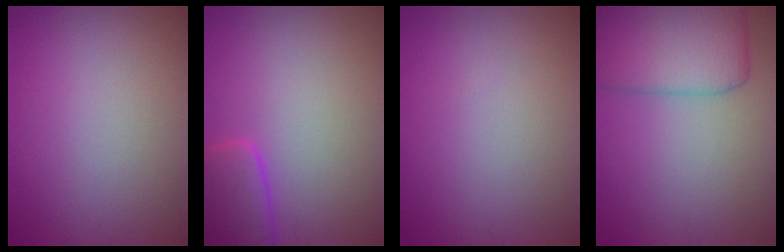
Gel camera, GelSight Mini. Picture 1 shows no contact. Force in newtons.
{"total": 3.9, "press": 3.9, "slide": 0.4}
{"total": 0.0}
{"total": 6.5, "press": 6.4, "slide": 0.2}